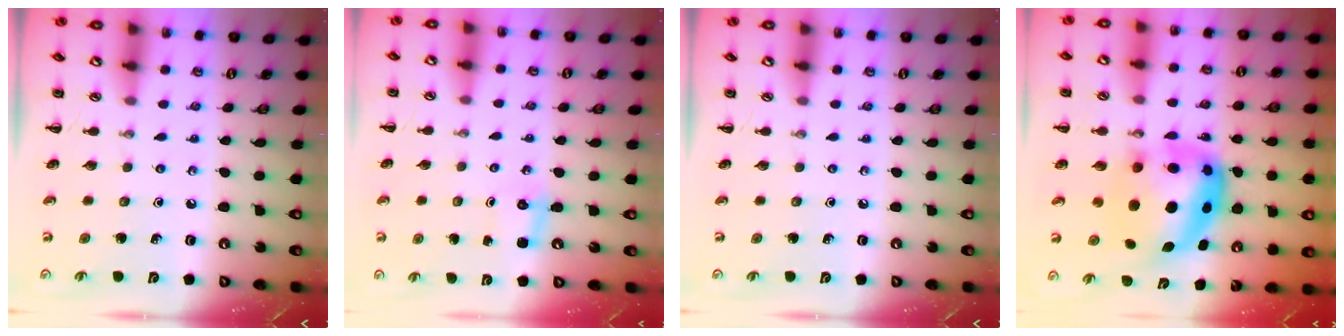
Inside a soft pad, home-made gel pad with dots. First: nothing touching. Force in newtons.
{"total": 2.6, "press": 2.5, "slide": 0.7}
{"total": 0.0}
{"total": 10.7, "press": 10.4, "slide": 2.5}